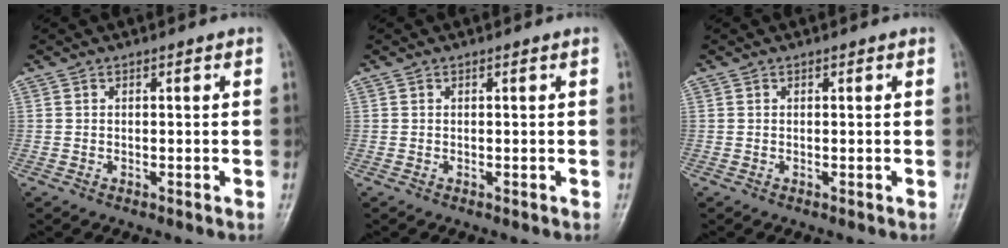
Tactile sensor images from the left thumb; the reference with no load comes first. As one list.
[{"total": 0.0}, {"total": 0.0}]